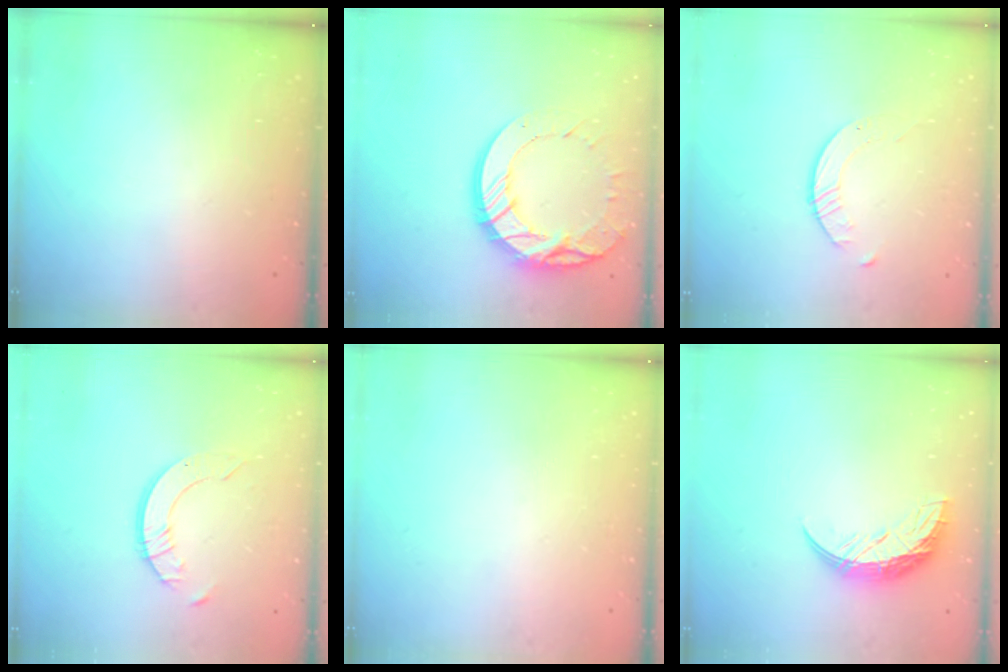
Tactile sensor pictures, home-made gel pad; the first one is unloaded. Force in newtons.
{"total": 17.3, "press": 17.2, "slide": 1.8}
{"total": 2.8, "press": 2.8, "slide": 0.3}
{"total": 6.1, "press": 6.1, "slide": 0.6}
{"total": 0.0}
{"total": 10.7, "press": 10.7, "slide": 0.4}